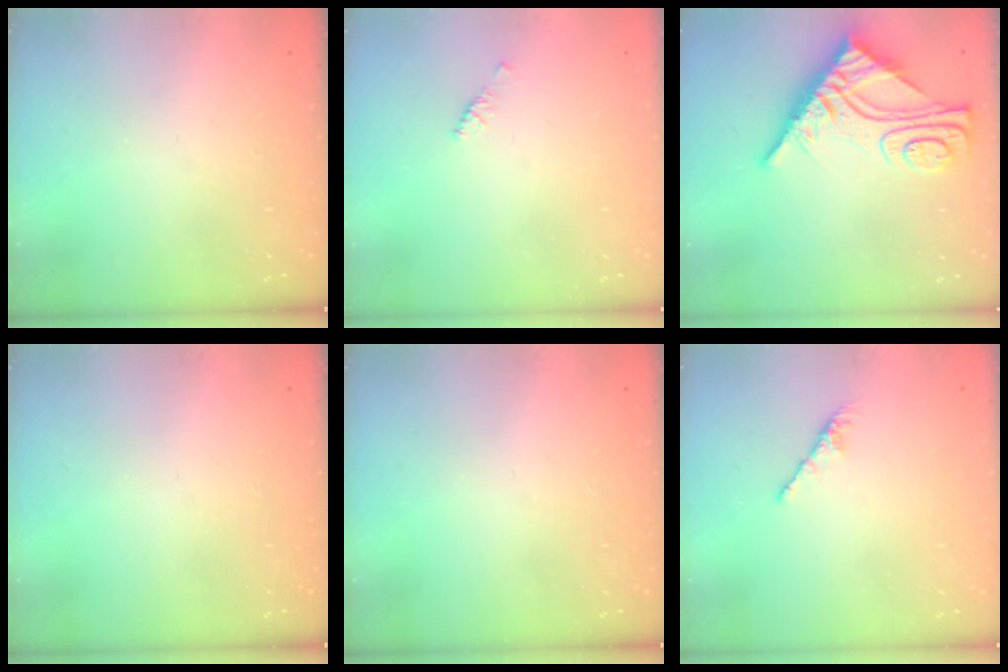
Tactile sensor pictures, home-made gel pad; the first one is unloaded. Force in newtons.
{"total": 2.1, "press": 2.0, "slide": 0.6}
{"total": 12.3, "press": 12.3, "slide": 1.1}
{"total": 0.0}
{"total": 0.0}
{"total": 0.0}